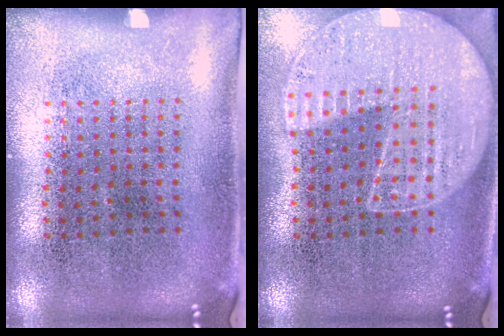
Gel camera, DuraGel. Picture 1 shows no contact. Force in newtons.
{"total": 1.3, "press": 1.2, "slide": 0.3}